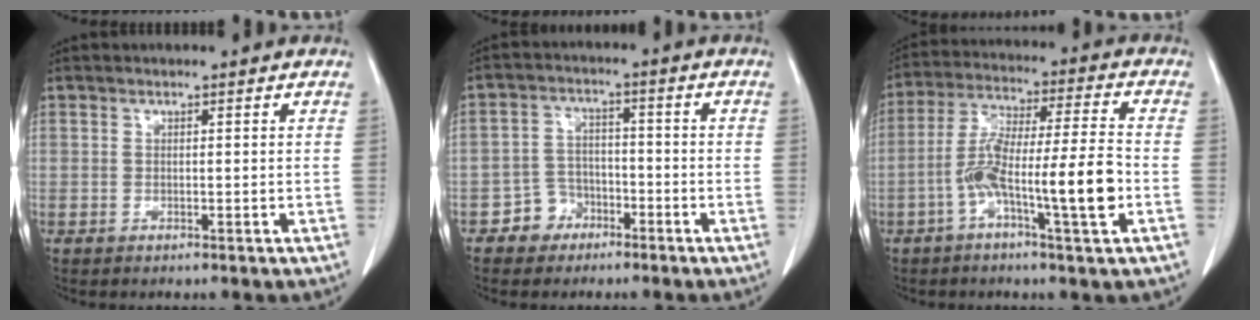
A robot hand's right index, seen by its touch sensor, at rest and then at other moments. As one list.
[{"total": 4.8, "force": [-2.9, 3.8, 0.5], "torque": [0.000, 0.016, -0.049]}, {"total": 13.0, "force": [-4.1, 0.6, 12.3], "torque": [-0.232, 0.011, -0.073]}]